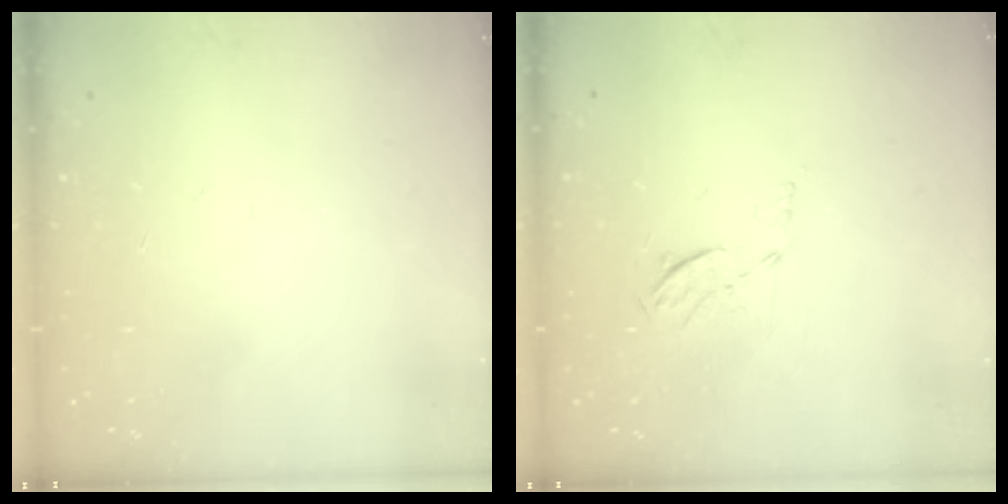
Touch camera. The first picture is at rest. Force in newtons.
{"total": 5.7, "press": 5.6, "slide": 1.2}